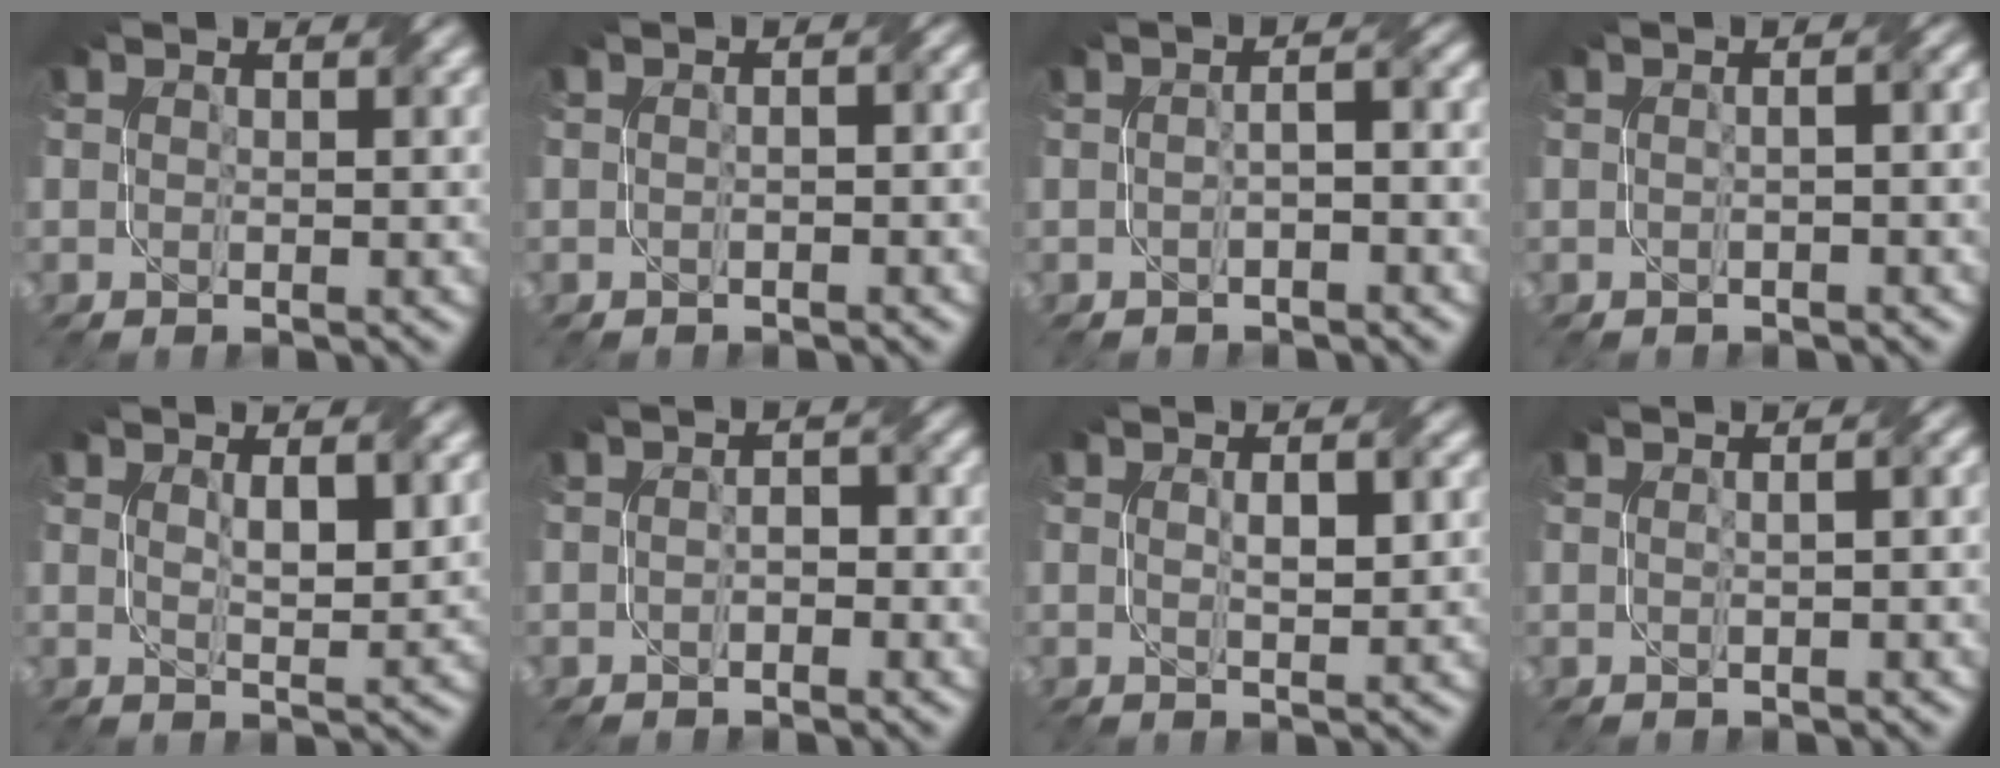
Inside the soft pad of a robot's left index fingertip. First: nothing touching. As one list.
[{"total": 1.1, "force": [-0.4, 0.4, 1.0], "torque": [-0.019, 0.001, -0.010]}, {"total": 2.1, "force": [-0.6, 0.6, 2.0], "torque": [-0.031, 0.005, -0.012]}, {"total": 2.4, "force": [0.0, 1.1, 2.2], "torque": [-0.022, 0.009, -0.012]}, {"total": 2.5, "force": [0.8, 0.7, 2.2], "torque": [-0.042, 0.000, 0.020]}, {"total": 1.3, "force": [-0.8, 0.7, 0.9], "torque": [-0.016, 0.005, -0.012]}, {"total": 2.0, "force": [0.3, 0.6, 1.9], "torque": [-0.038, 0.003, 0.008]}, {"total": 2.3, "force": [0.3, 1.0, 2.0], "torque": [-0.022, 0.009, -0.004]}]